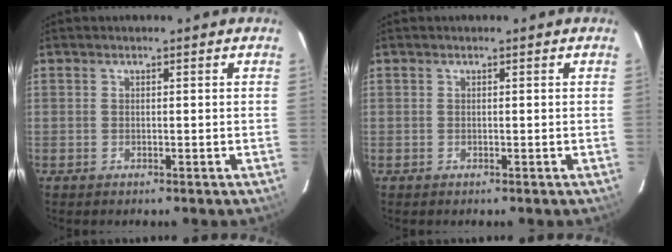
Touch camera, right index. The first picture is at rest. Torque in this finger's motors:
{"motor_torque": [0.00, 0.00, 0.00, 0.00]}